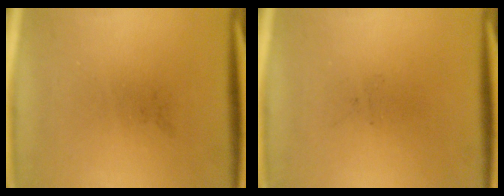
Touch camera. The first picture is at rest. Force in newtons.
{"total": 0.0}